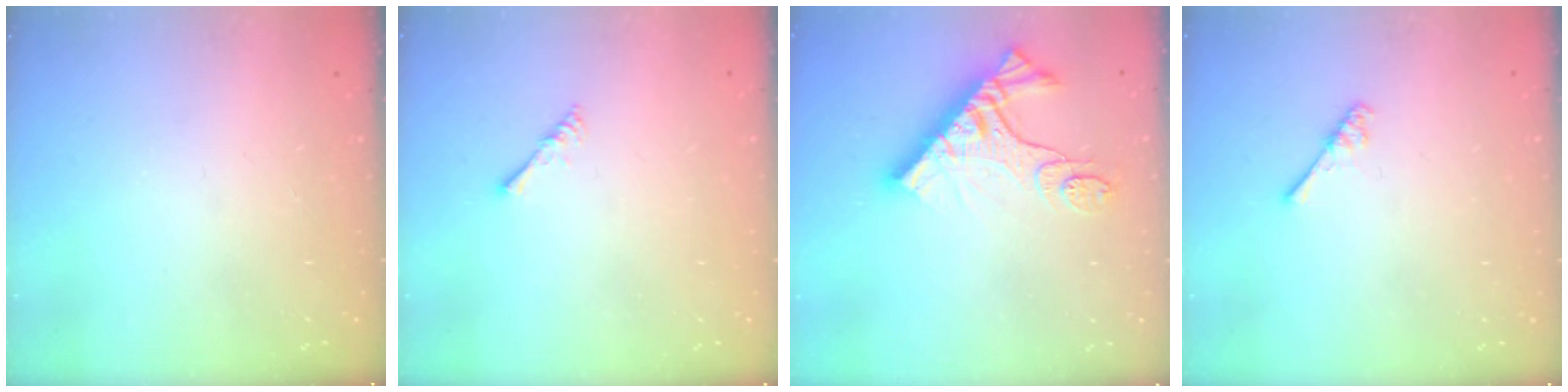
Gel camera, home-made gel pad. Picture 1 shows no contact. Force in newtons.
{"total": 1.7, "press": 1.6, "slide": 0.4}
{"total": 12.7, "press": 12.7, "slide": 1.2}
{"total": 2.9, "press": 2.9, "slide": 0.4}